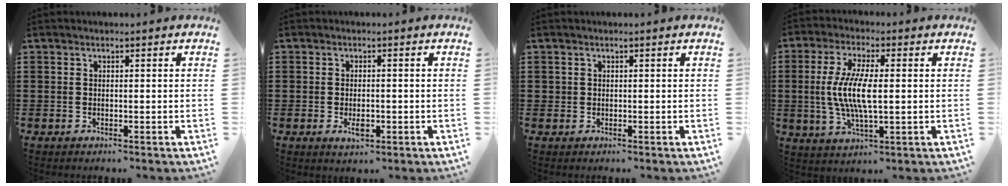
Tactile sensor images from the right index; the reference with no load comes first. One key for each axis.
{"total": 2.7, "fx": -0.6, "fy": 1.1, "fz": 2.3, "tx": -0.043, "ty": 0.000, "tz": -0.011}
{"total": 0.6, "fx": 0.2, "fy": 0.6, "fz": 0.0, "tx": -0.001, "ty": 0.006, "tz": 0.003}
{"total": 8.4, "fx": -0.1, "fy": 2.7, "fz": 8.0, "tx": -0.171, "ty": -0.005, "tz": -0.009}